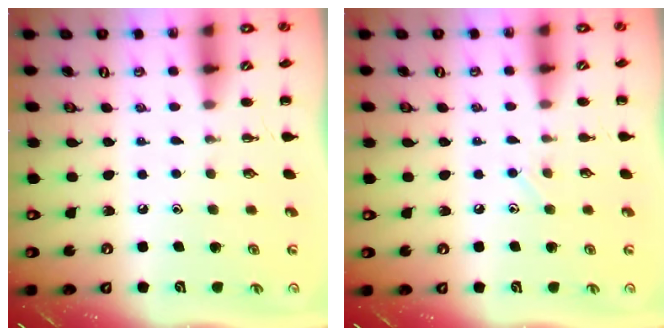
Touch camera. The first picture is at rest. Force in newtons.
{"total": 5.0, "press": 4.8, "slide": 1.3}